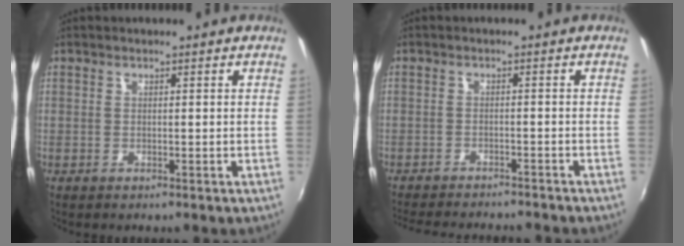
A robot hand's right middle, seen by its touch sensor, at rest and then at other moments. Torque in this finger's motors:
{"motor_torque": [0.96, -1.18, 0.17, 0.08]}